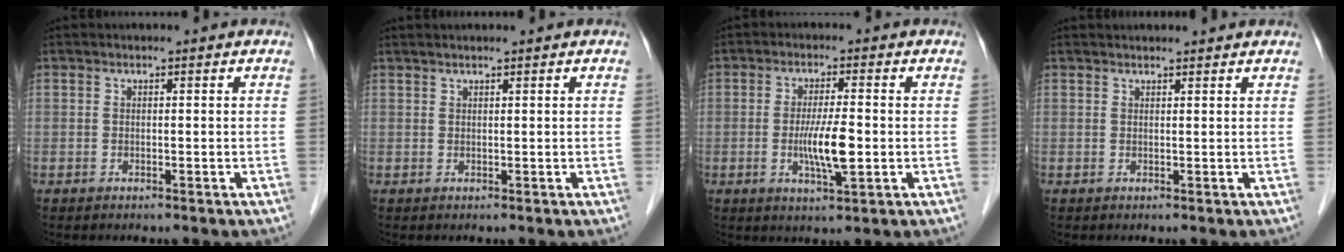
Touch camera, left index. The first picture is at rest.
{"total": 1.7, "force": [1.4, -0.1, 0.8], "torque": [-0.012, 0.019, 0.029]}
{"total": 6.1, "force": [-0.9, 0.6, 6.0], "torque": [-0.118, -0.012, -0.016]}
{"total": 4.4, "force": [4.3, 0.5, 1.1], "torque": [-0.012, 0.027, 0.049]}